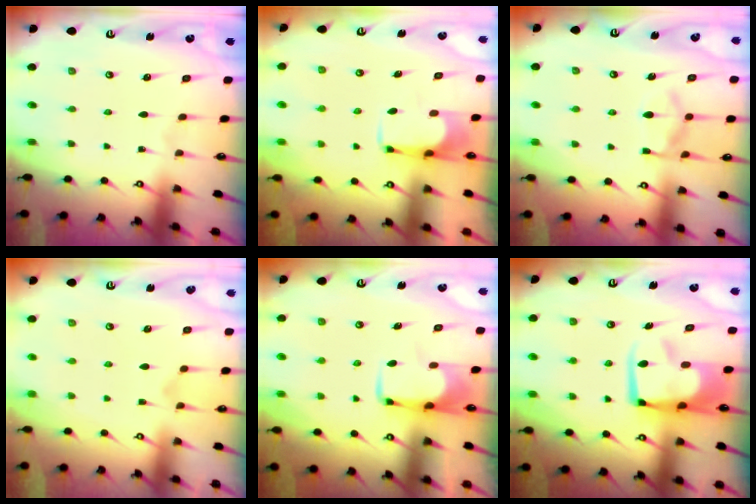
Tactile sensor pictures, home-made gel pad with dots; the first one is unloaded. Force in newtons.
{"total": 0.9, "press": 0.2, "slide": 0.9}
{"total": 10.4, "press": 10.3, "slide": 1.0}
{"total": 1.2, "press": 0.7, "slide": 1.0}
{"total": 2.1, "press": 2.1, "slide": 0.4}
{"total": 10.8, "press": 10.7, "slide": 1.4}